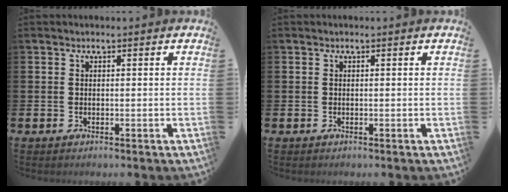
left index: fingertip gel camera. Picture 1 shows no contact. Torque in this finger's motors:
{"motor_torque": [0.00, 0.00, 0.00, 0.00]}